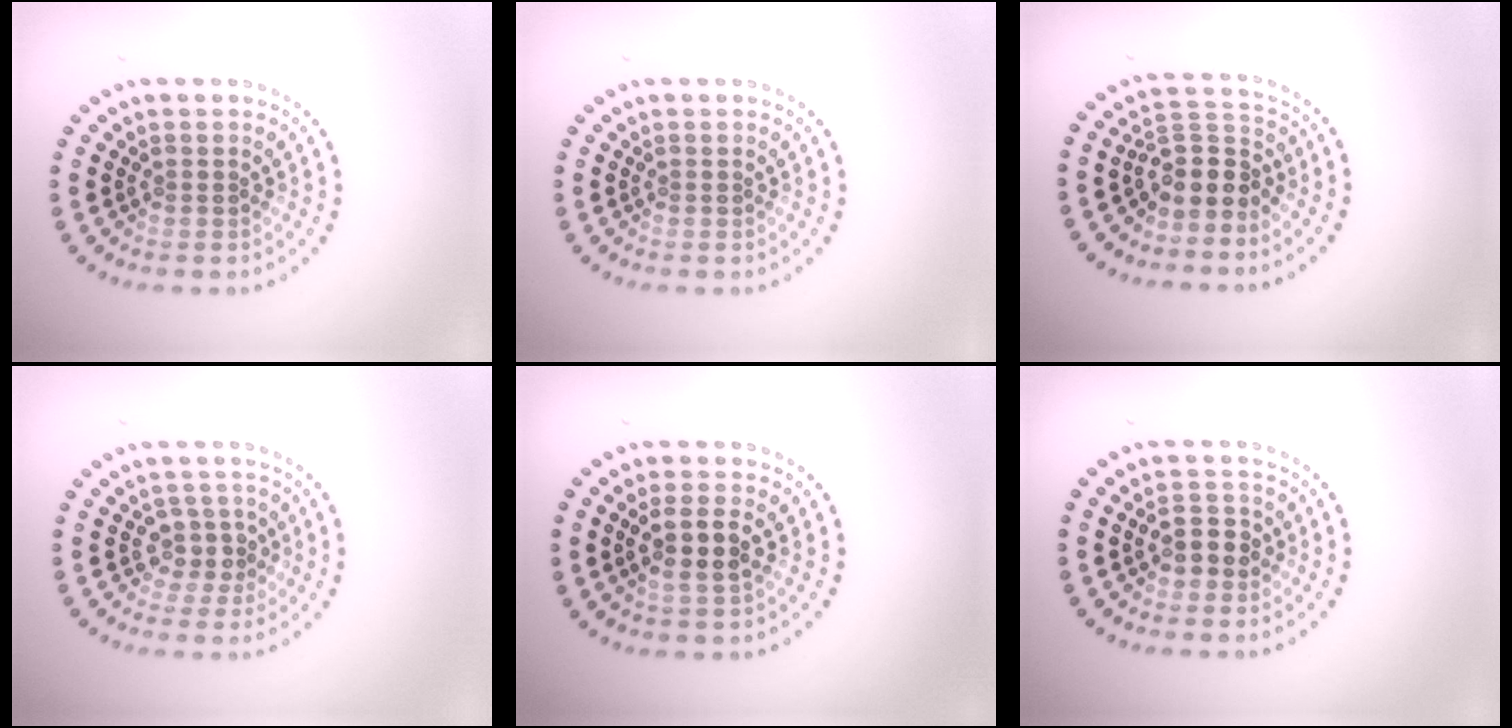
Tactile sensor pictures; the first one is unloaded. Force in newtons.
{"total": 0.0}
{"total": 3.5, "press": 2.7, "slide": 2.2}
{"total": 2.2, "press": 1.9, "slide": 1.1}
{"total": 2.9, "press": 2.7, "slide": 1.0}
{"total": 2.5, "press": 2.5, "slide": 0.4}